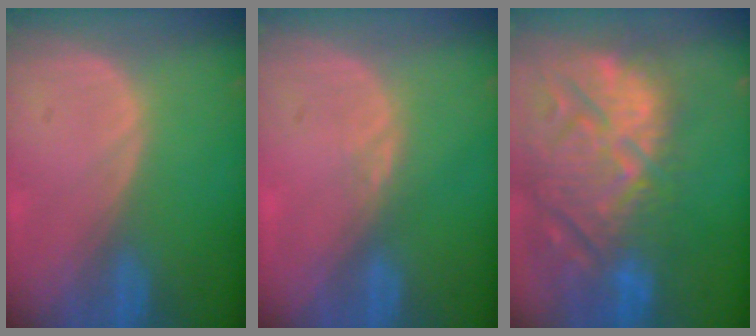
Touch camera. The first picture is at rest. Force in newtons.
{"total": 1.1, "press": 1.0, "slide": 0.5}
{"total": 15.3, "press": 13.0, "slide": 7.9}